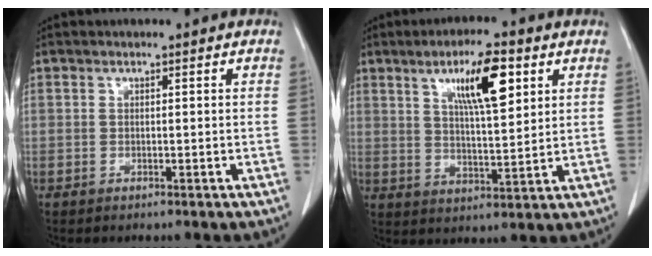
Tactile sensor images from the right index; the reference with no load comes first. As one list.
[{"total": 10.1, "force": [4.7, 2.0, 8.8], "torque": [-0.151, 0.005, 0.081]}]